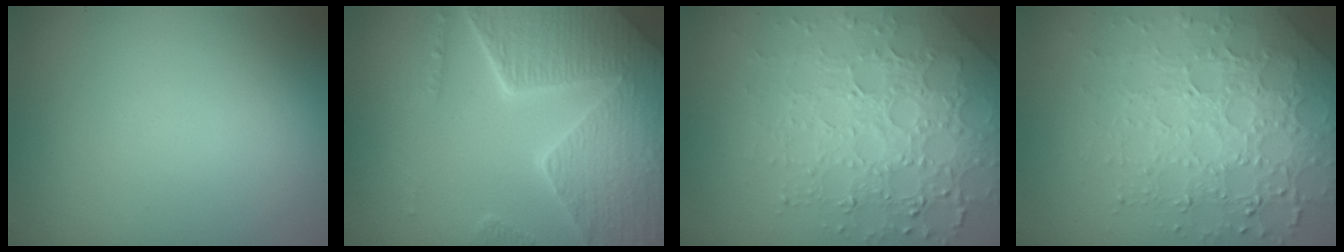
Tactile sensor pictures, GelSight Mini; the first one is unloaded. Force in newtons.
{"total": 8.2, "press": 5.9, "slide": 5.7}
{"total": 6.4, "press": 4.9, "slide": 4.2}
{"total": 6.4, "press": 4.9, "slide": 4.1}